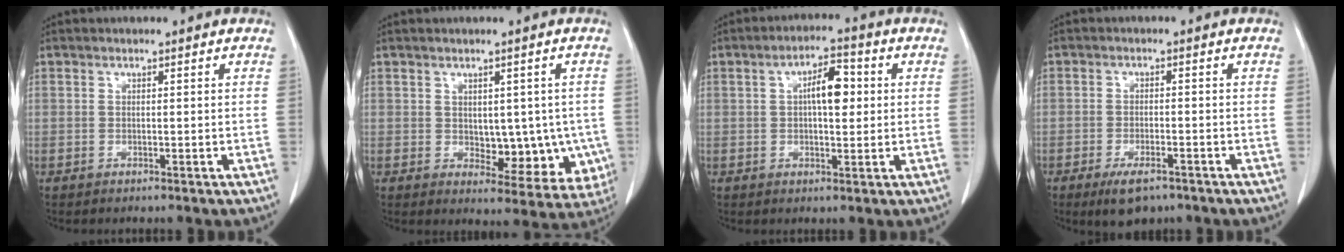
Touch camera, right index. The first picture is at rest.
{"total": 8.7, "force": [-0.8, 5.3, 6.9], "torque": [-0.064, 0.003, 0.005]}
{"total": 6.1, "force": [1.0, 2.3, 5.6], "torque": [-0.094, 0.014, 0.015]}
{"total": 5.4, "force": [-3.6, 1.9, 3.5], "torque": [-0.061, -0.006, -0.052]}